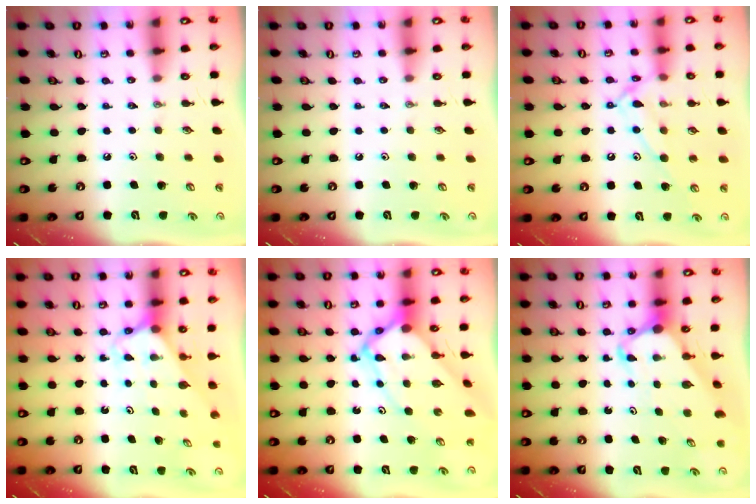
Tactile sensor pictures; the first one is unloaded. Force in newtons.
{"total": 0.0}
{"total": 11.4, "press": 11.3, "slide": 1.2}
{"total": 2.5, "press": 2.5, "slide": 0.1}
{"total": 9.6, "press": 9.5, "slide": 0.9}
{"total": 3.9, "press": 3.9, "slide": 0.4}